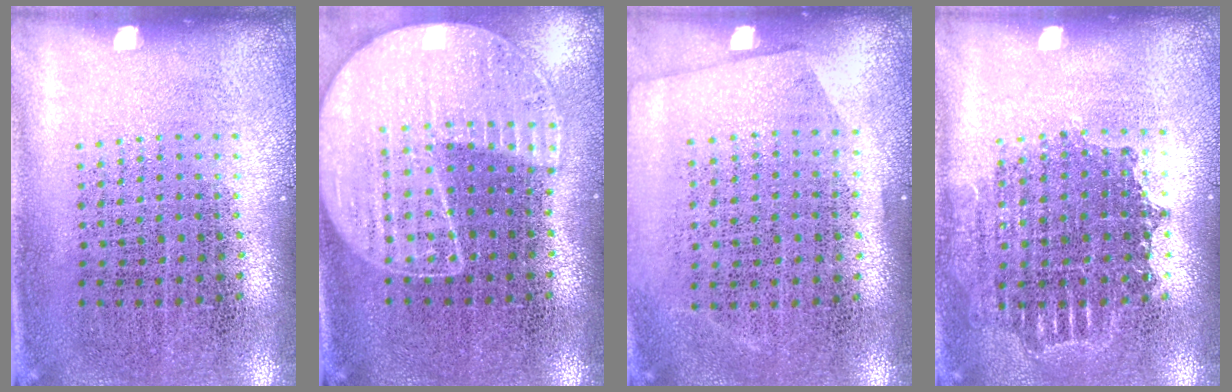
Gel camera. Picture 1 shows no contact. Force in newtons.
{"total": 1.3, "press": 1.3, "slide": 0.2}
{"total": 0.5, "press": 0.0, "slide": 0.5}
{"total": 1.4, "press": 1.2, "slide": 0.7}